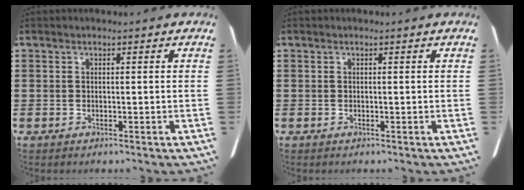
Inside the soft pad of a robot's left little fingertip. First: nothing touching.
{"total": 0.0}